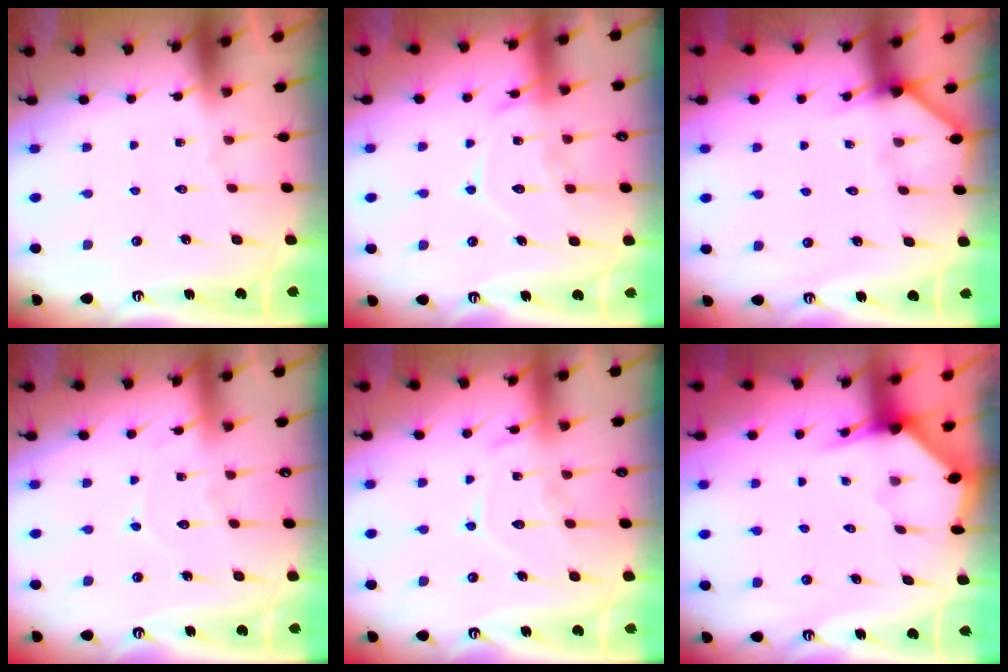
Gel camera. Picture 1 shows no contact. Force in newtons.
{"total": 13.4, "press": 13.4, "slide": 1.2}
{"total": 4.2, "press": 4.2, "slide": 0.3}
{"total": 6.3, "press": 6.3, "slide": 0.7}
{"total": 11.9, "press": 11.8, "slide": 0.9}
{"total": 3.2, "press": 3.2, "slide": 0.3}